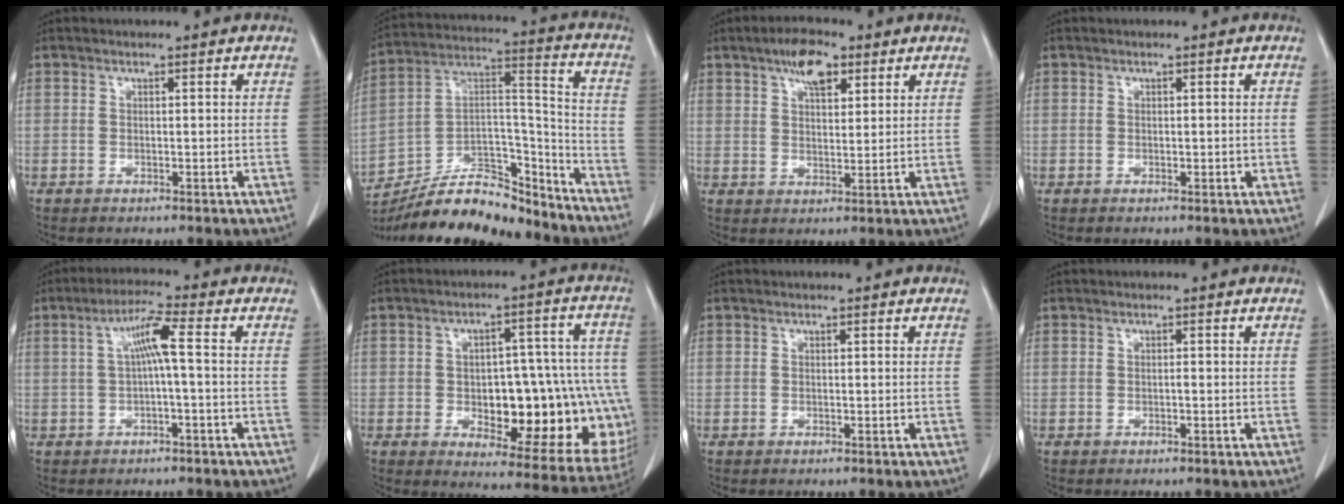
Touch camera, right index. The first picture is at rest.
{"total": 19.6, "force": [-17.4, 5.9, 6.8], "torque": [-0.139, 0.043, -0.291]}
{"total": 6.4, "force": [3.7, 2.6, 4.5], "torque": [-0.082, 0.010, 0.062]}
{"total": 0.7, "force": [0.0, 0.5, 0.5], "torque": [-0.005, 0.002, 0.003]}
{"total": 5.0, "force": [0.4, 0.0, 5.0], "torque": [-0.096, 0.018, 0.010]}
{"total": 22.1, "force": [-3.8, 8.8, 19.9], "torque": [-0.178, 0.038, -0.016]}
{"total": 0.0}
{"total": 0.0}